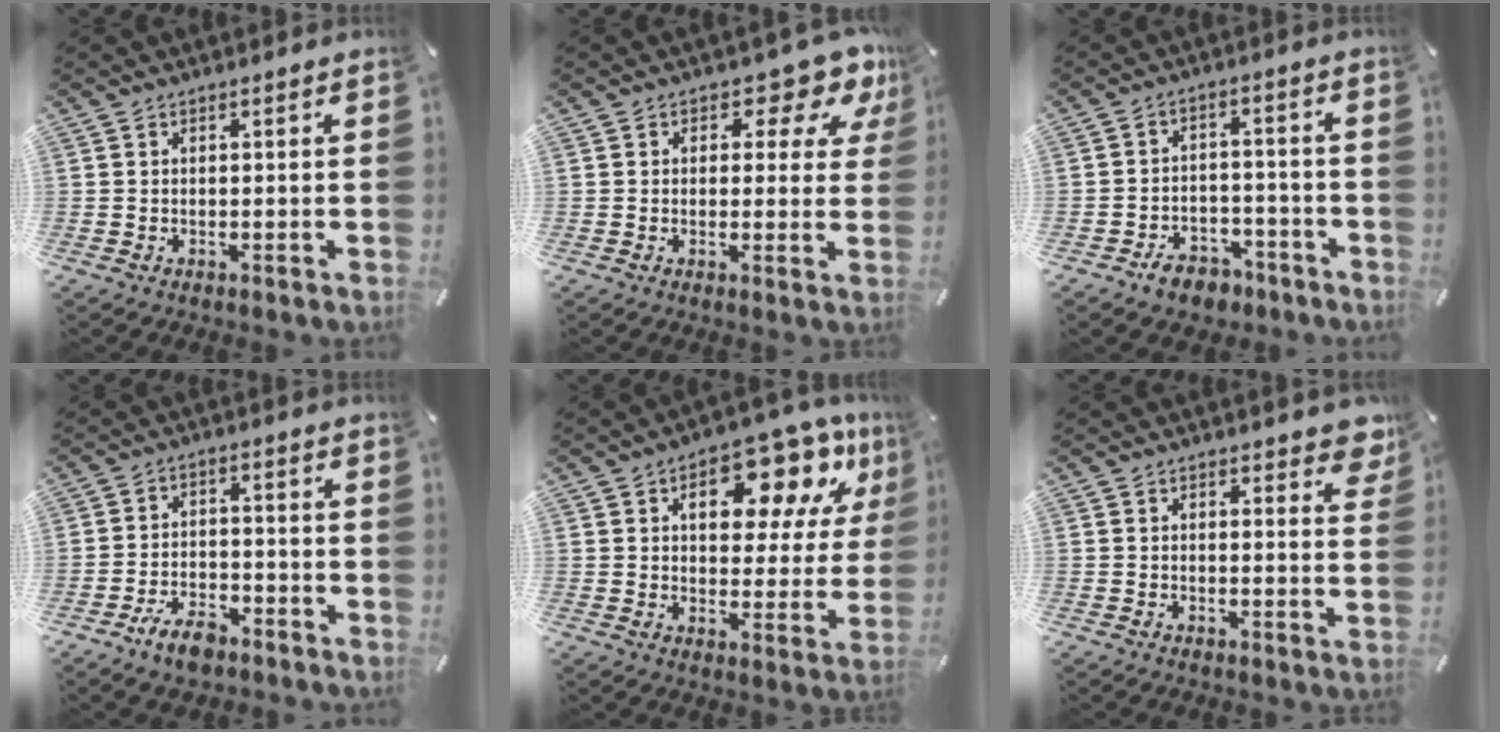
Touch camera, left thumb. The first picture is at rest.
{"total": 7.6, "force": [4.4, 4.1, 4.7], "torque": [-0.049, -0.028, 0.068]}
{"total": 6.7, "force": [-4.9, 4.1, 2.1], "torque": [-0.026, 0.036, -0.086]}
{"total": 6.3, "force": [-4.6, 3.0, 3.0], "torque": [-0.062, 0.024, -0.086]}
{"total": 16.0, "force": [9.0, 8.7, 10.0], "torque": [-0.128, -0.046, 0.147]}
{"total": 4.4, "force": [3.1, 2.0, 2.5], "torque": [-0.017, -0.018, 0.049]}